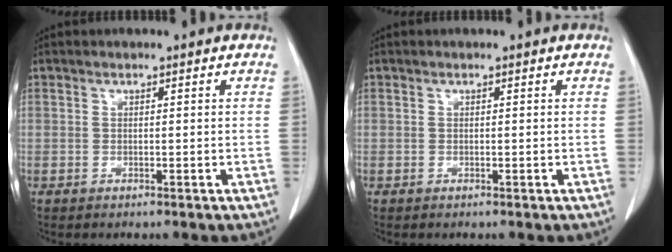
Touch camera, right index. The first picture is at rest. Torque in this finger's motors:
{"motor_torque": [0.00, 0.00, 0.00, 0.00]}